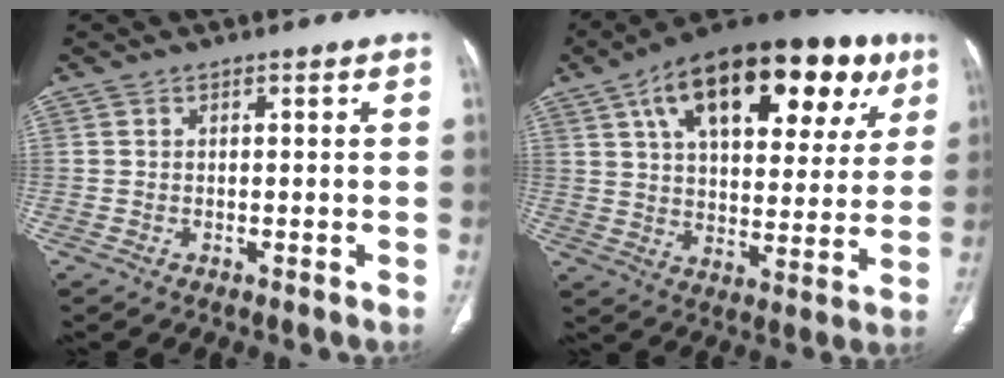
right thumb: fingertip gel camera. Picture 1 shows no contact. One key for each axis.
{"total": 28.3, "fx": 13.1, "fy": 13.5, "fz": 21.1, "tx": -0.282, "ty": 0.010, "tz": 0.195}